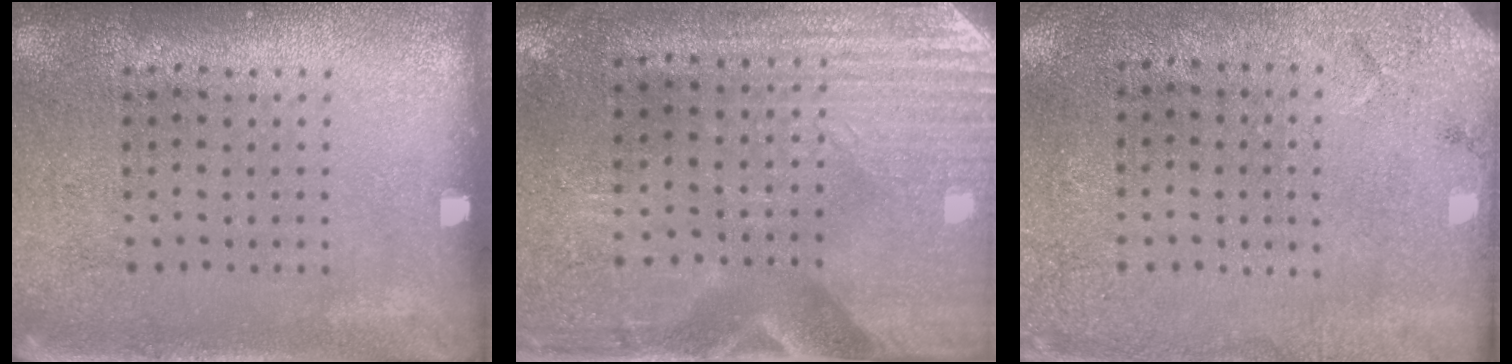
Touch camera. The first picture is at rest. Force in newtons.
{"total": 2.9, "press": 2.6, "slide": 1.5}
{"total": 2.7, "press": 2.2, "slide": 1.6}